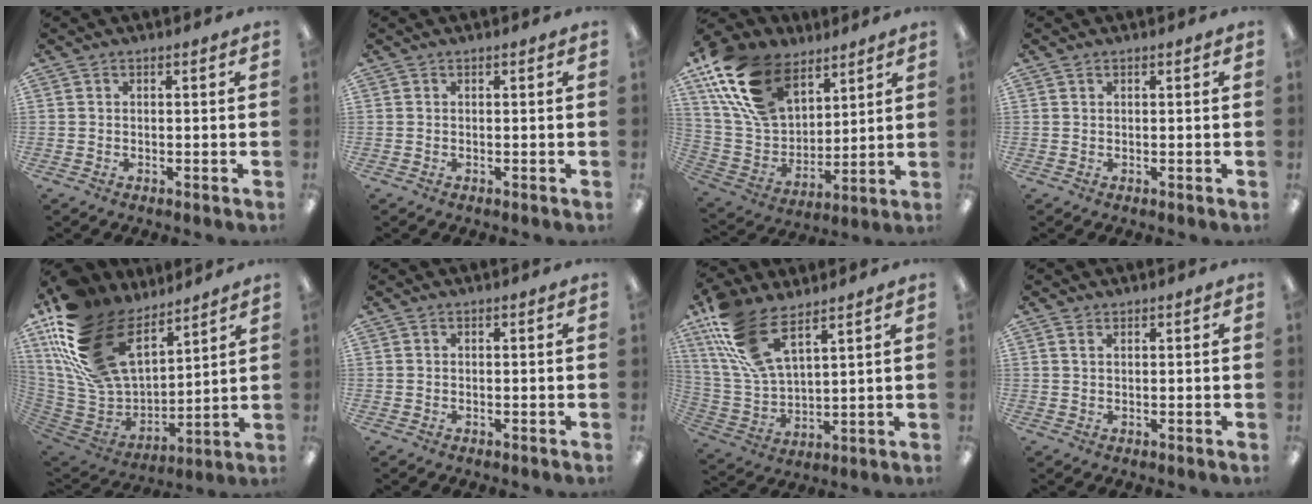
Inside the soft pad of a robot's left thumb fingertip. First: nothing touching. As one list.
[{"total": 0.0}, {"total": 20.6, "force": [12.5, 12.4, 10.8], "torque": [-0.246, -0.044, 0.236]}, {"total": 0.6, "force": [0.3, 0.2, 0.4], "torque": [-0.008, 0.003, 0.006]}, {"total": 25.8, "force": [13.7, 14.9, 15.9], "torque": [-0.305, -0.071, 0.259]}, {"total": 0.0}, {"total": 20.4, "force": [12.3, 9.6, 13.2], "torque": [-0.316, -0.060, 0.223]}, {"total": 1.3, "force": [0.7, 0.7, 0.8], "torque": [-0.019, 0.002, 0.013]}]